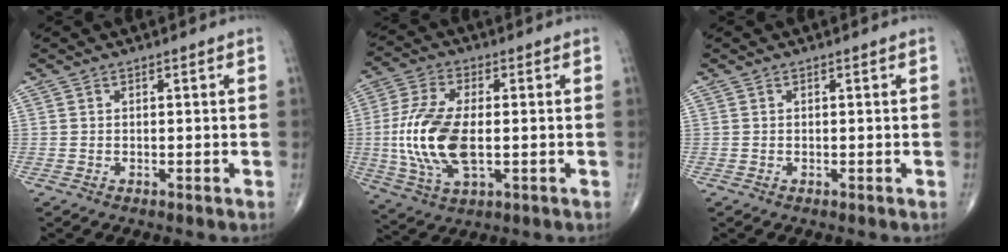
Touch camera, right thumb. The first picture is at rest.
{"total": 14.8, "force": [-1.0, 7.2, 12.9], "torque": [-0.278, -0.001, -0.019]}
{"total": 0.0}